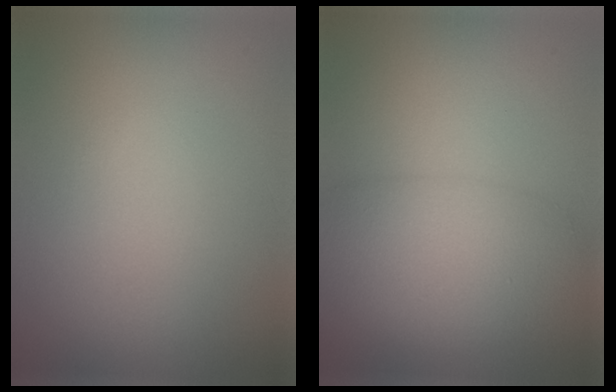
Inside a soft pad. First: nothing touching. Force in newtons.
{"total": 6.7, "press": 6.7, "slide": 0.4}